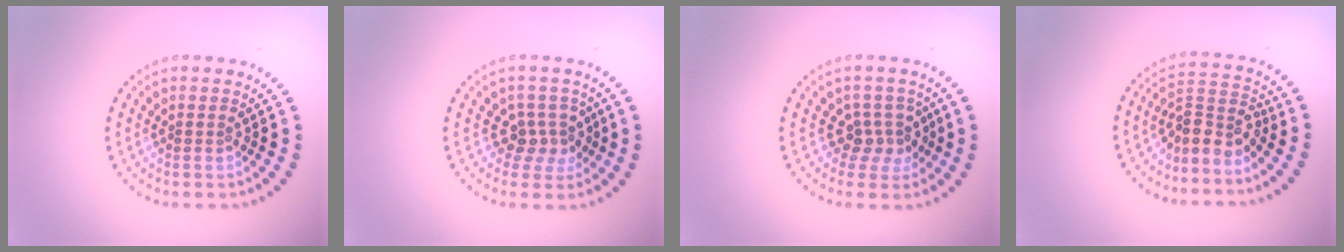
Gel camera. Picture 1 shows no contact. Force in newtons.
{"total": 2.5, "press": 1.9, "slide": 1.6}
{"total": 2.5, "press": 2.0, "slide": 1.6}
{"total": 3.1, "press": 2.2, "slide": 2.2}